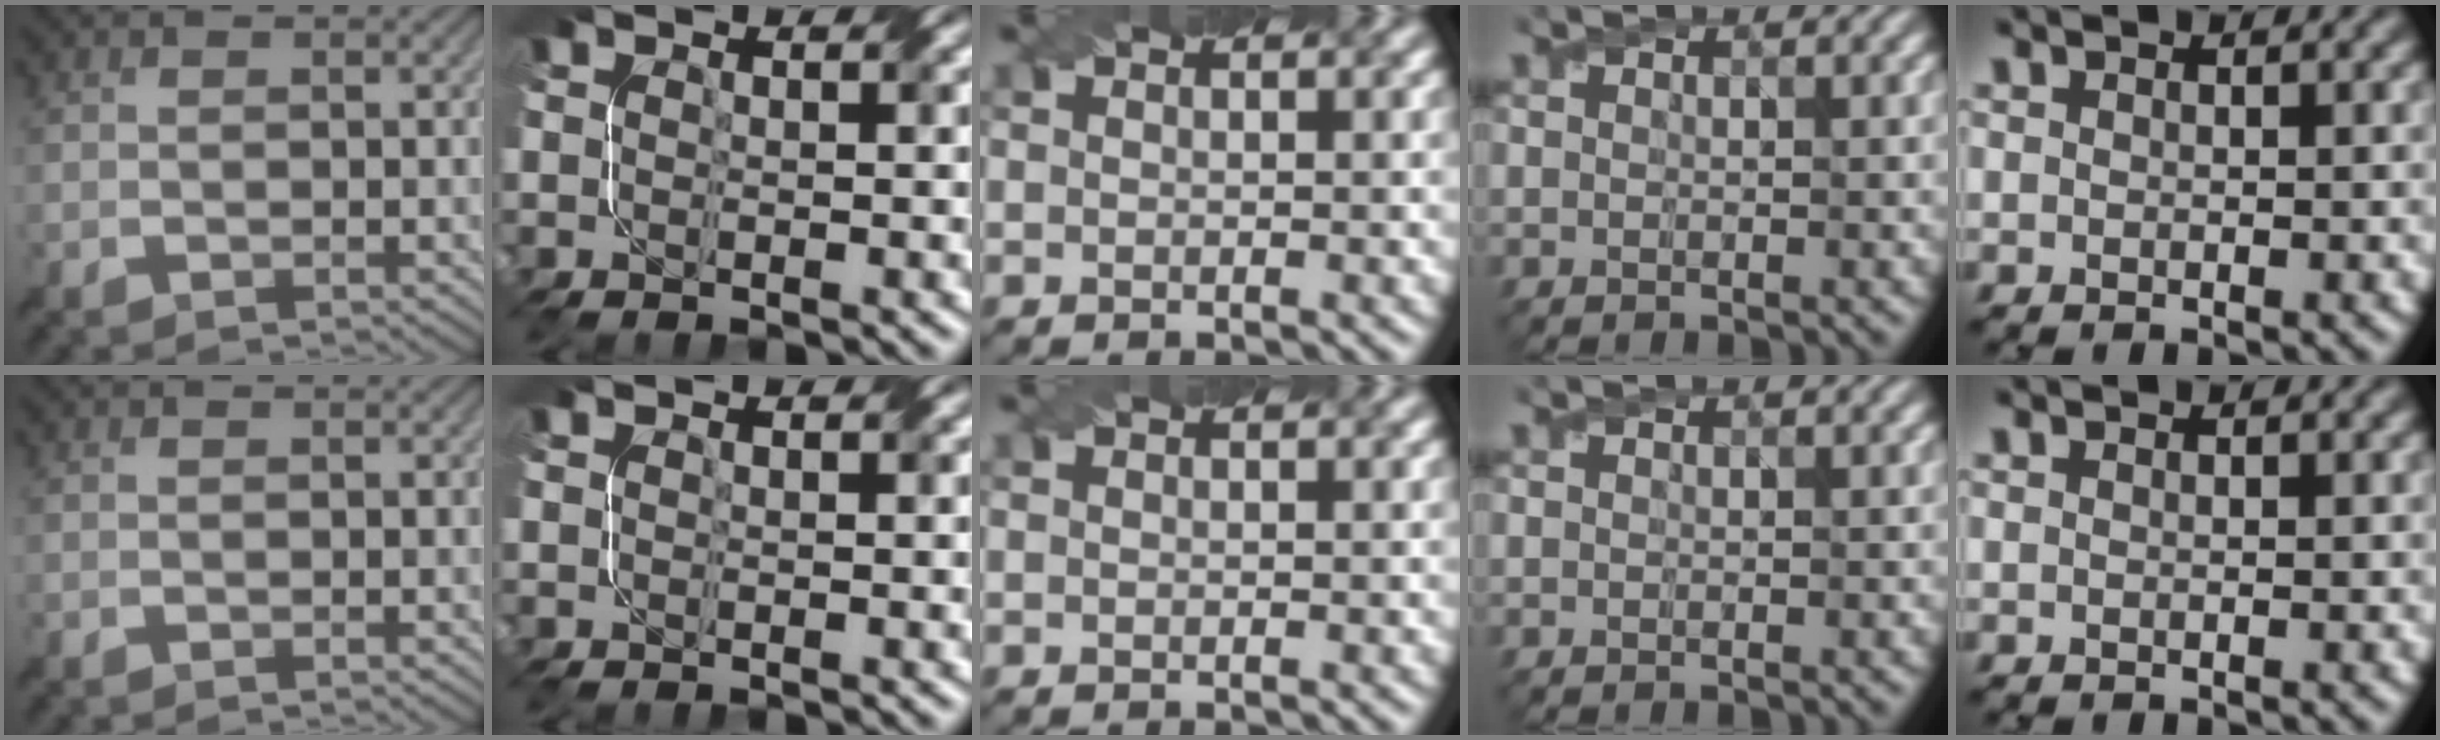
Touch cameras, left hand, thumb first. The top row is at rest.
{}